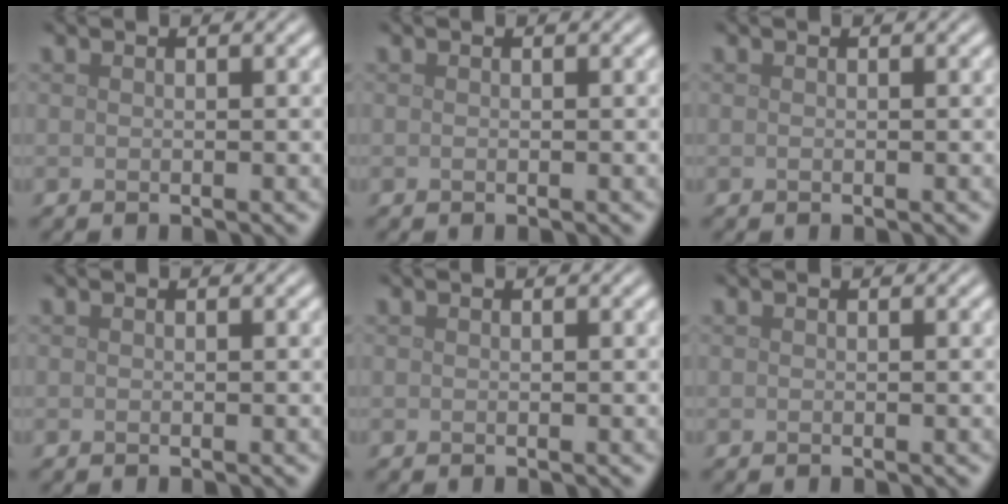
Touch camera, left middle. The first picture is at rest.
{"total": 0.0}
{"total": 0.0}
{"total": 0.0}
{"total": 0.0}
{"total": 0.0}